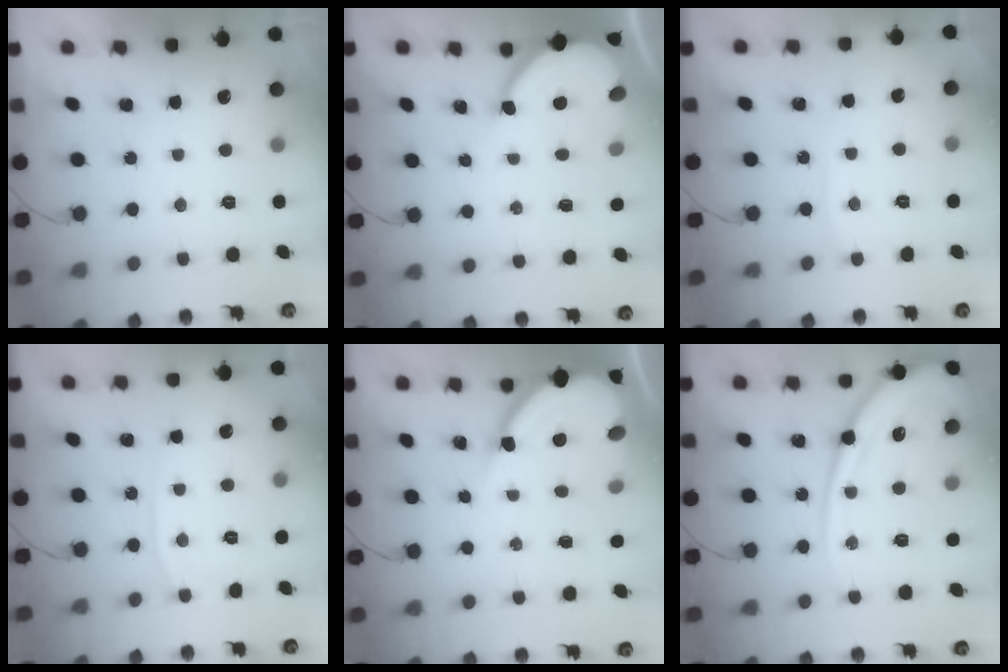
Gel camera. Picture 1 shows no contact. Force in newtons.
{"total": 7.3, "press": 7.3, "slide": 0.8}
{"total": 2.9, "press": 2.9, "slide": 0.5}
{"total": 5.5, "press": 5.5, "slide": 0.8}
{"total": 10.6, "press": 10.5, "slide": 1.2}
{"total": 14.5, "press": 14.4, "slide": 1.8}